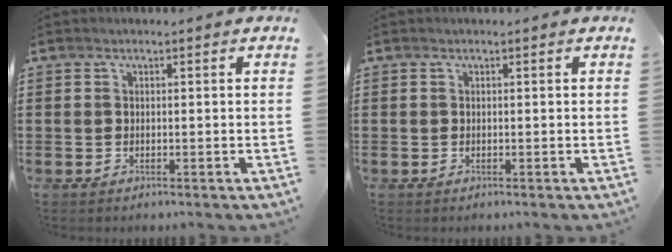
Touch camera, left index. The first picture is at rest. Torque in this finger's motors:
{"motor_torque": [0.00, 0.00, 0.00, 0.00]}